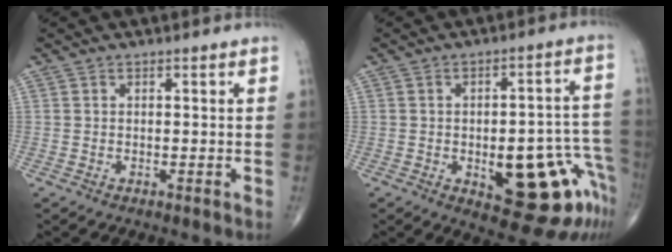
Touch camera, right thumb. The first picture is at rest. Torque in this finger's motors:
{"motor_torque": [1.82, 1.64, 0.76, -0.81, 0.27]}